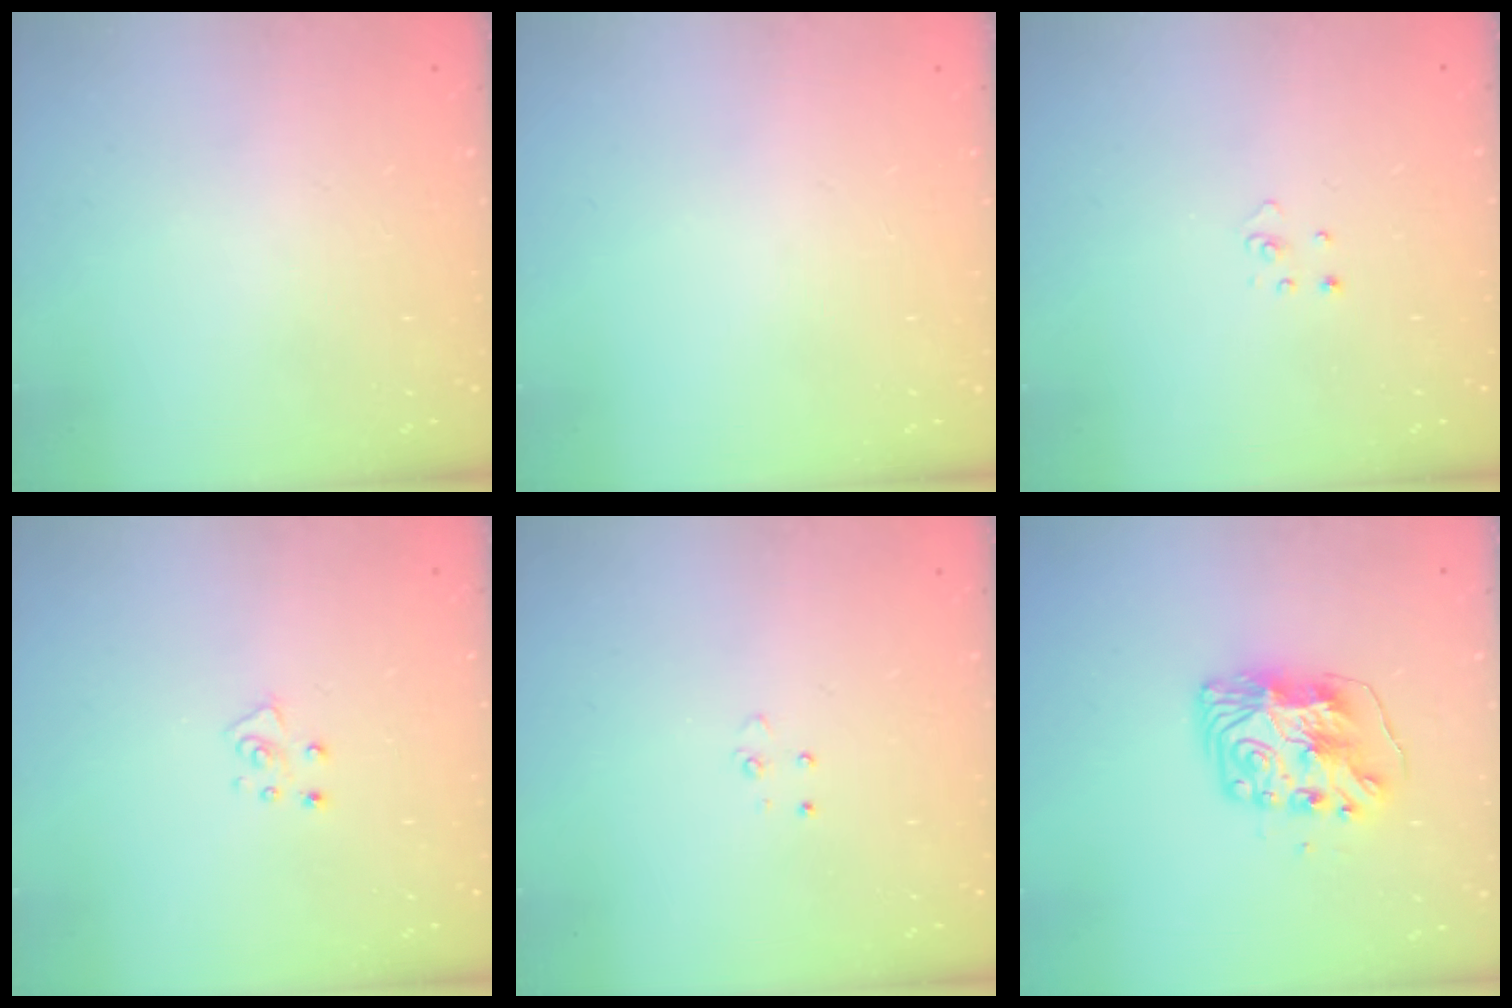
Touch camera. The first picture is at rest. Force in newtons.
{"total": 0.0}
{"total": 2.2, "press": 2.2, "slide": 0.2}
{"total": 4.8, "press": 4.8, "slide": 0.2}
{"total": 3.2, "press": 3.2, "slide": 0.4}
{"total": 9.2, "press": 9.1, "slide": 1.1}